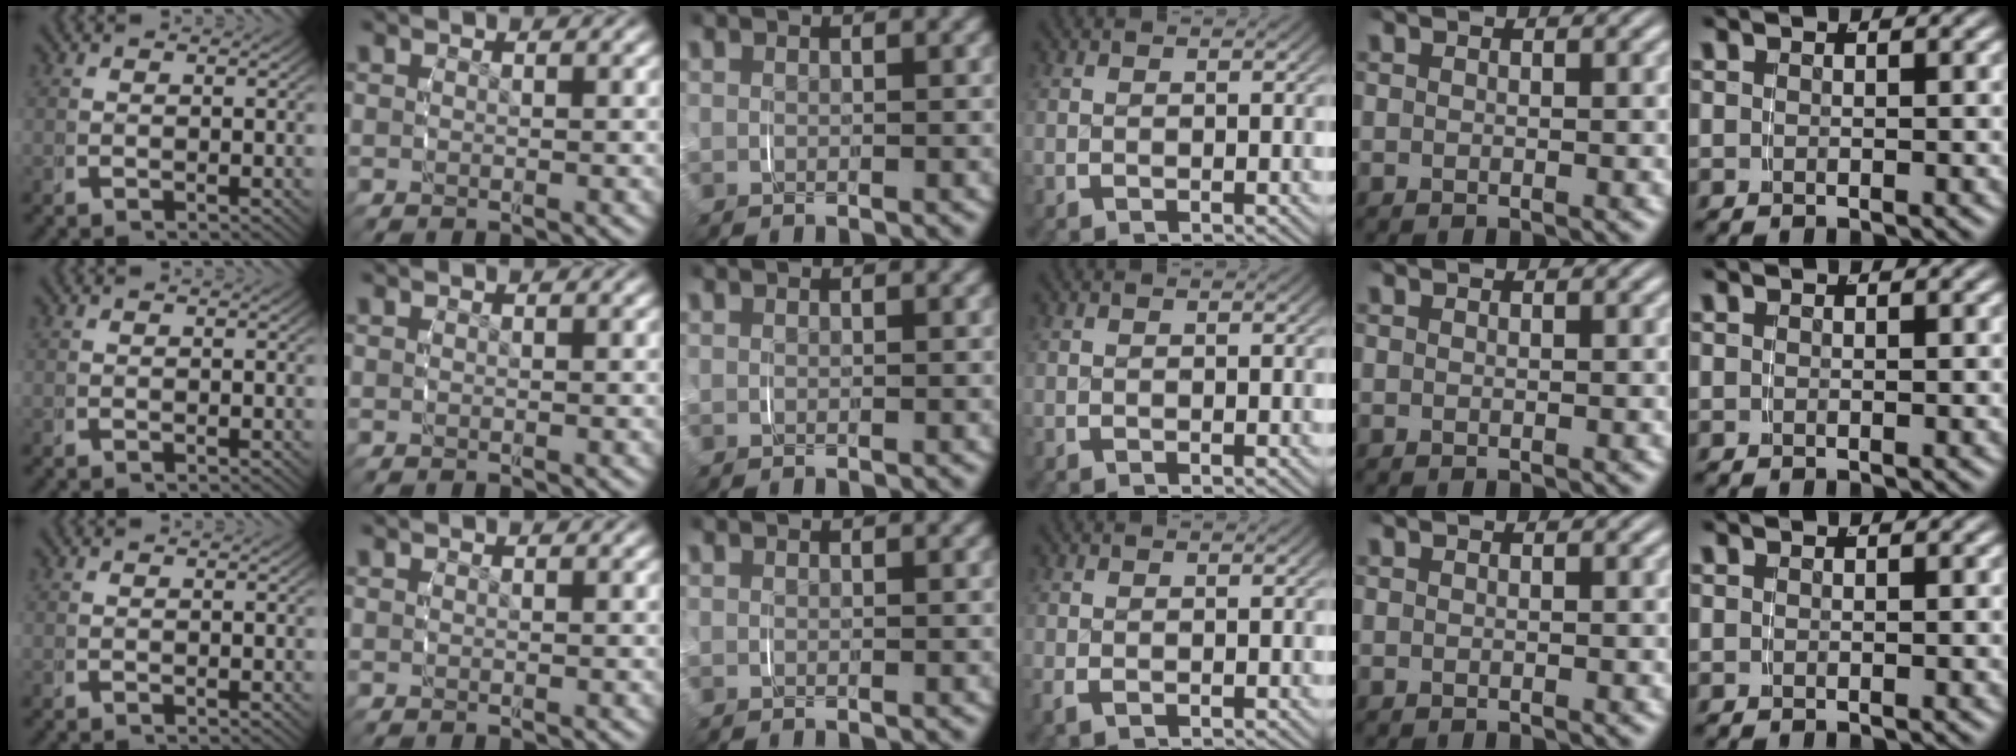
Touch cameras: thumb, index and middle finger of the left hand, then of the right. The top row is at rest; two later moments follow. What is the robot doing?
{"motion": "grasp_and_lifting", "object": "napkin"}